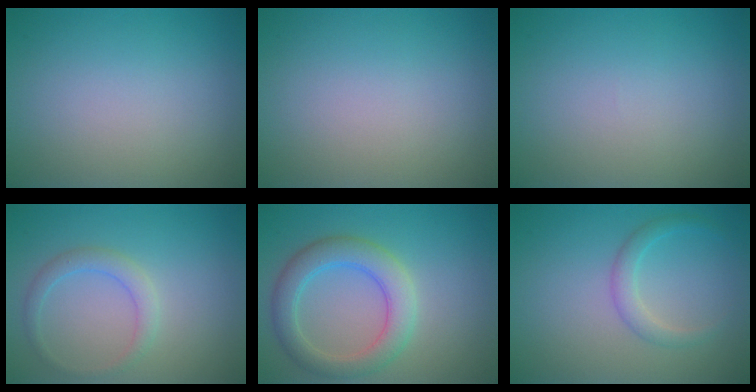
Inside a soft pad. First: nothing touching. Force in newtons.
{"total": 0.0}
{"total": 0.0}
{"total": 1.9, "press": 1.9, "slide": 0.1}
{"total": 4.5, "press": 4.5, "slide": 0.2}
{"total": 1.8, "press": 1.8, "slide": 0.0}